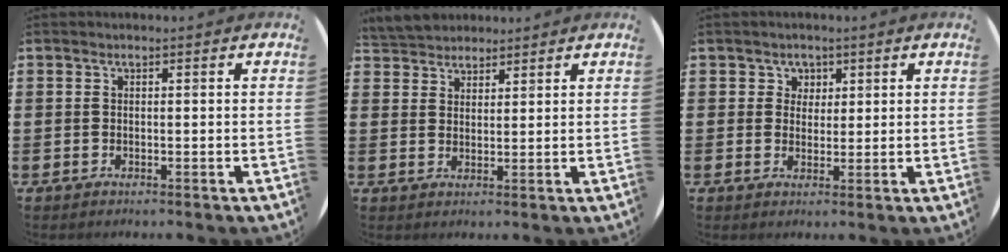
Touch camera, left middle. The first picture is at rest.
{"total": 3.9, "force": [3.7, 1.1, -0.2], "torque": [-0.006, -0.005, 0.073]}
{"total": 2.3, "force": [1.2, 1.9, 0.2], "torque": [-0.001, 0.006, 0.021]}